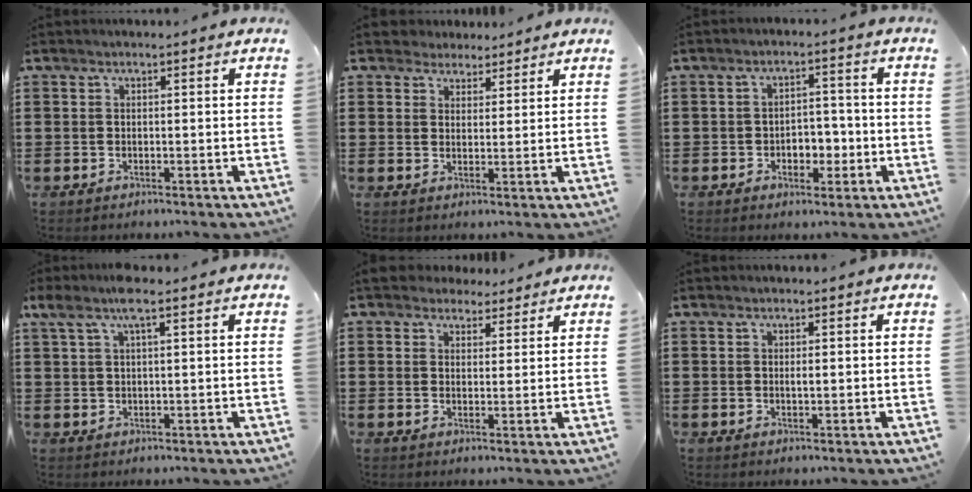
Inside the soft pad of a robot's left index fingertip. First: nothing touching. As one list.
[{"total": 3.1, "force": [2.6, 1.6, -0.2], "torque": [-0.009, 0.007, 0.051]}, {"total": 4.0, "force": [-1.3, 2.8, 2.5], "torque": [-0.046, 0.003, -0.030]}, {"total": 4.6, "force": [2.3, 0.9, 3.9], "torque": [-0.082, 0.005, 0.040]}, {"total": 3.9, "force": [3.4, 1.9, 0.5], "torque": [-0.023, 0.004, 0.065]}, {"total": 0.9, "force": [0.2, 0.2, 0.9], "torque": [-0.018, -0.001, 0.004]}]